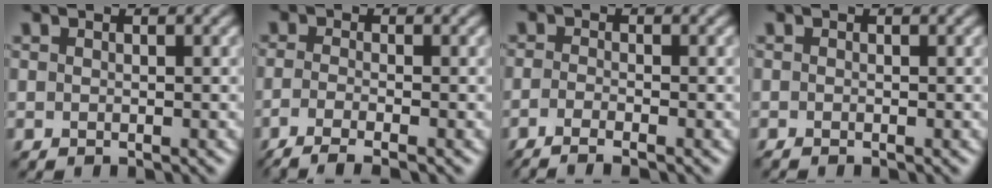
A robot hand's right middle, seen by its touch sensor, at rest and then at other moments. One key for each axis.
{"total": 3.9, "fx": -2.3, "fy": 1.0, "fz": 2.9, "tx": -0.052, "ty": -0.011, "tz": -0.055}
{"total": 2.8, "fx": -1.7, "fy": 0.7, "fz": 2.1, "tx": -0.040, "ty": -0.011, "tz": -0.038}
{"total": 0.6, "fx": -0.5, "fy": 0.1, "fz": 0.4, "tx": -0.006, "ty": -0.005, "tz": -0.011}